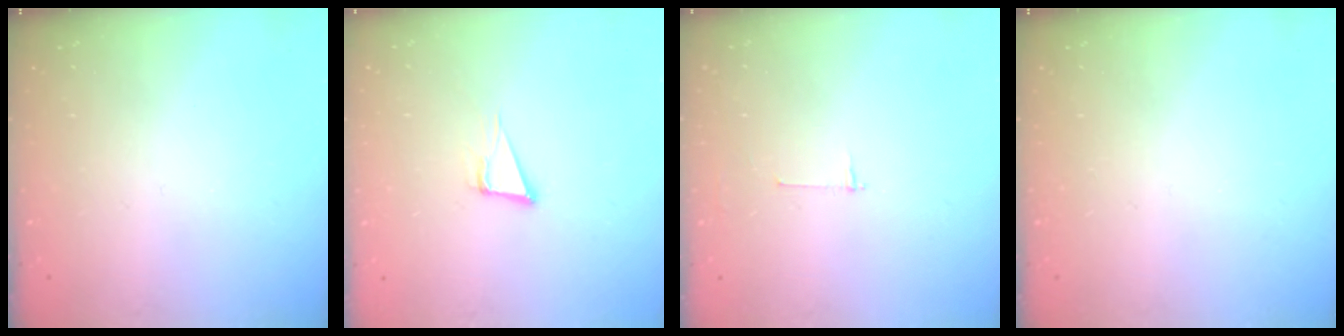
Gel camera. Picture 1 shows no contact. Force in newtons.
{"total": 3.8, "press": 1.9, "slide": 3.3}
{"total": 2.7, "press": 2.7, "slide": 0.3}
{"total": 0.0}